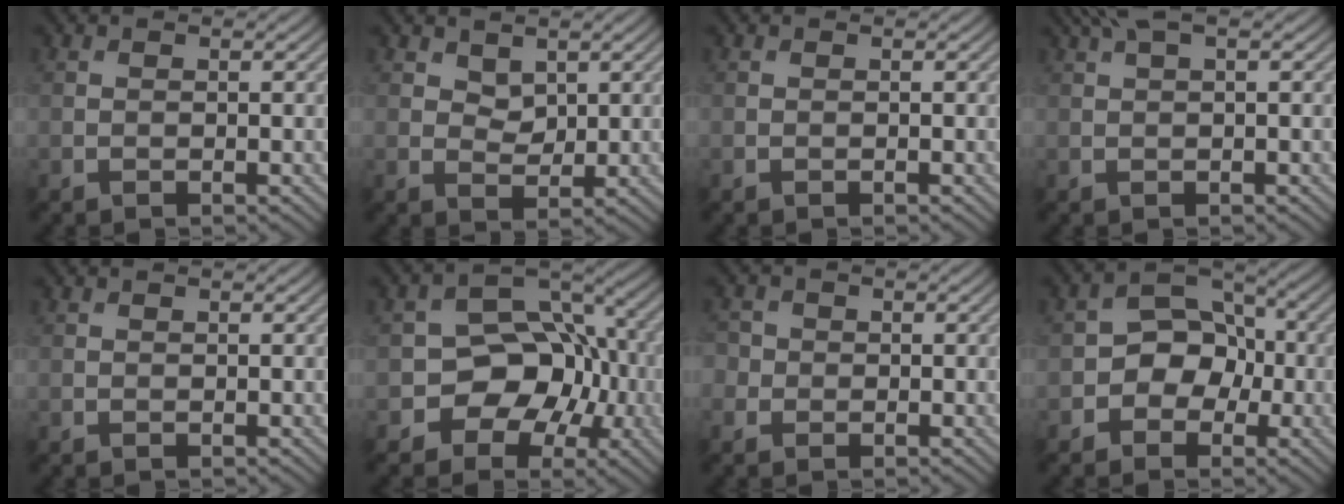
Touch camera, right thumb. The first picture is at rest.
{"total": 2.5, "force": [1.5, 1.6, 1.2], "torque": [-0.026, -0.005, 0.025]}
{"total": 0.0}
{"total": 2.7, "force": [1.4, 0.5, 2.2], "torque": [-0.048, 0.013, 0.030]}
{"total": 0.0}
{"total": 9.3, "force": [-2.8, 7.1, 5.3], "torque": [-0.072, -0.001, -0.061]}
{"total": 2.1, "force": [-0.2, 2.0, 0.5], "torque": [-0.012, 0.004, -0.015]}
{"total": 5.8, "force": [-1.5, 4.5, 3.2], "torque": [-0.031, 0.006, -0.042]}